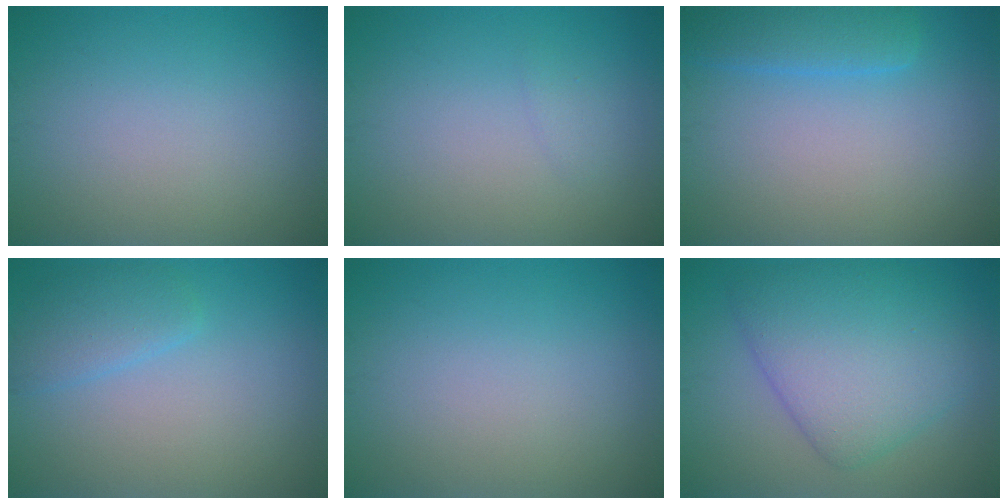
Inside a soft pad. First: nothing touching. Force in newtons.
{"total": 0.6, "press": 0.6, "slide": 0.0}
{"total": 3.3, "press": 3.3, "slide": 0.2}
{"total": 2.4, "press": 2.4, "slide": 0.2}
{"total": 0.0}
{"total": 7.4, "press": 7.4, "slide": 0.1}